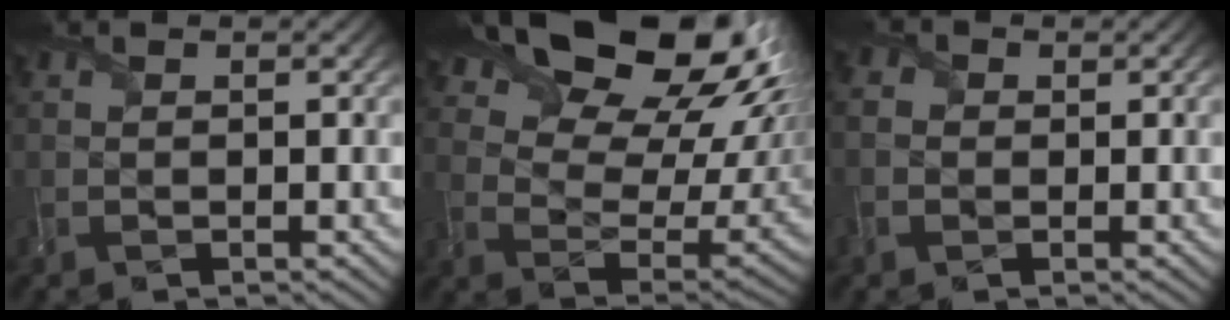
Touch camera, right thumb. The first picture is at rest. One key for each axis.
{"total": 19.8, "fx": 12.0, "fy": 10.2, "fz": 11.9, "tx": -0.220, "ty": 0.031, "tz": 0.187}
{"total": 3.0, "fx": -0.7, "fy": 2.6, "fz": 1.3, "tx": -0.049, "ty": -0.002, "tz": -0.018}